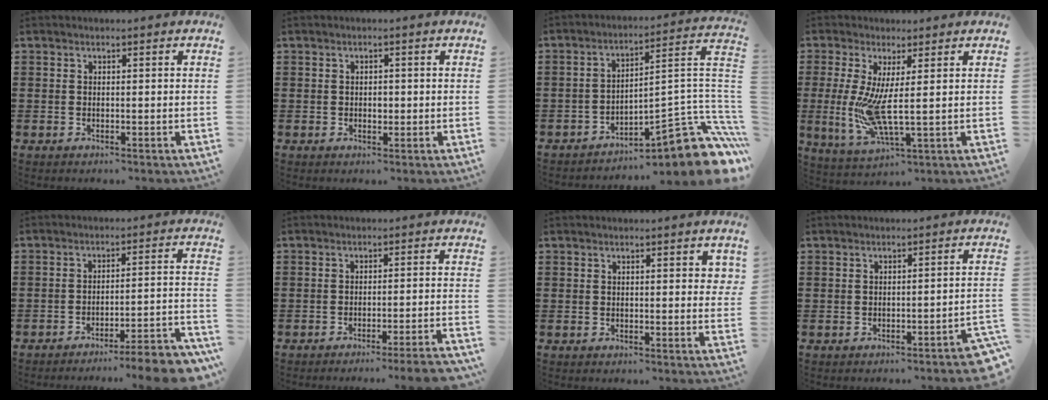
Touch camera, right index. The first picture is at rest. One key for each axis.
{"total": 3.2, "fx": -0.7, "fy": 1.1, "fz": 2.9, "tx": -0.053, "ty": 0.001, "tz": -0.012}
{"total": 11.1, "fx": -6.5, "fy": 3.0, "fz": 8.4, "tx": -0.103, "ty": -0.004, "tz": -0.117}
{"total": 8.0, "fx": 0.4, "fy": 1.2, "fz": 7.9, "tx": -0.174, "ty": -0.025, "tz": 0.007}
{"total": 5.6, "fx": -5.2, "fy": -0.5, "fz": 2.2, "tx": -0.033, "ty": -0.013, "tz": -0.102}
{"total": 3.5, "fx": -3.0, "fy": -0.5, "fz": 1.7, "tx": -0.027, "ty": -0.011, "tz": -0.058}
{"total": 1.4, "fx": 0.4, "fy": 0.4, "fz": 1.2, "tx": -0.017, "ty": 0.001, "tz": 0.005}
{"total": 2.0, "fx": -1.7, "fy": 0.0, "fz": 1.0, "tx": -0.020, "ty": -0.003, "tz": -0.036}